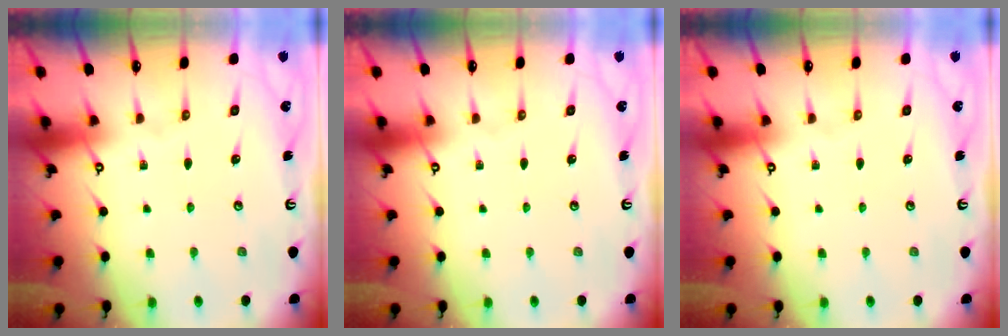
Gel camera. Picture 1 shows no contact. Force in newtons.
{"total": 0.0}
{"total": 0.0}